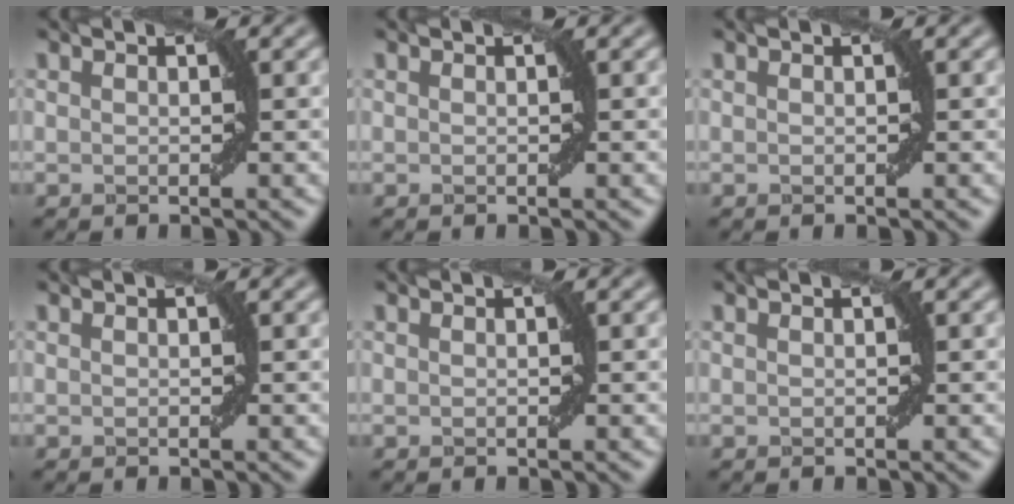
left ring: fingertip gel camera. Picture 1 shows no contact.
{"total": 0.0}
{"total": 0.0}
{"total": 0.0}
{"total": 0.0}
{"total": 0.0}